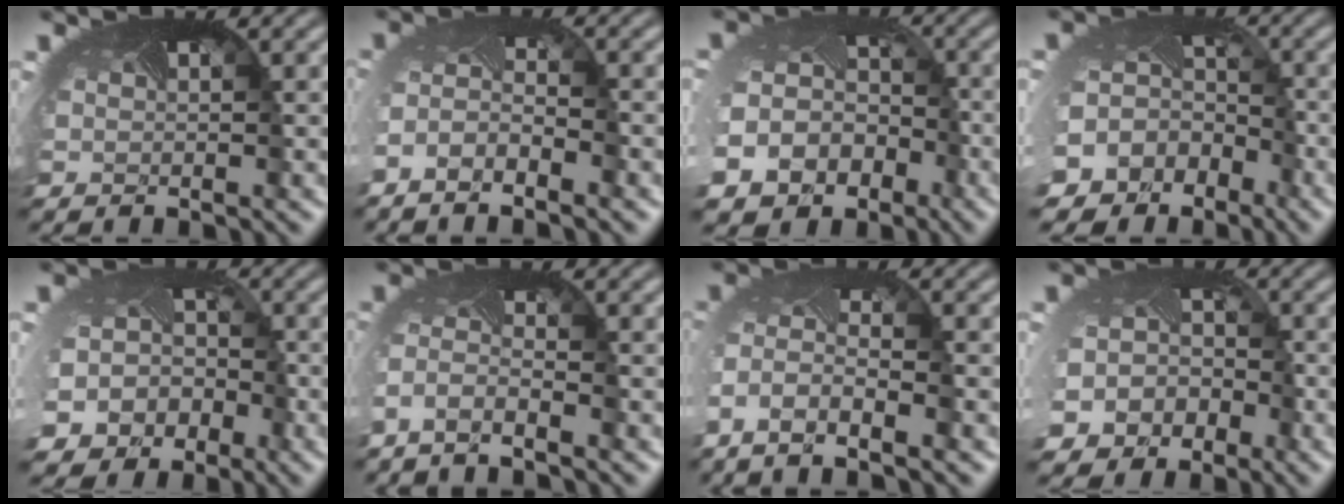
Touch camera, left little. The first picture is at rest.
{"total": 3.5, "force": [-2.6, 1.1, 2.2], "torque": [-0.047, -0.009, -0.052]}
{"total": 14.6, "force": [-6.5, 12.1, 5.0], "torque": [-0.131, -0.065, -0.092]}
{"total": 14.8, "force": [-6.8, 12.2, 4.8], "torque": [-0.142, -0.060, -0.090]}
{"total": 10.0, "force": [-5.1, 8.2, 2.7], "torque": [-0.069, -0.042, -0.076]}
{"total": 2.5, "force": [-2.4, 0.0, 0.8], "torque": [-0.031, -0.008, -0.053]}
{"total": 5.4, "force": [-3.6, 1.7, 3.7], "torque": [-0.085, -0.013, -0.067]}
{"total": 8.4, "force": [-4.4, 6.8, 2.2], "torque": [-0.046, -0.033, -0.069]}